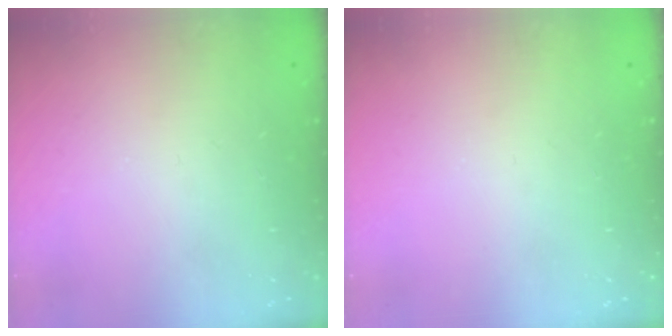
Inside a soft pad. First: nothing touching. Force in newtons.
{"total": 0.0}